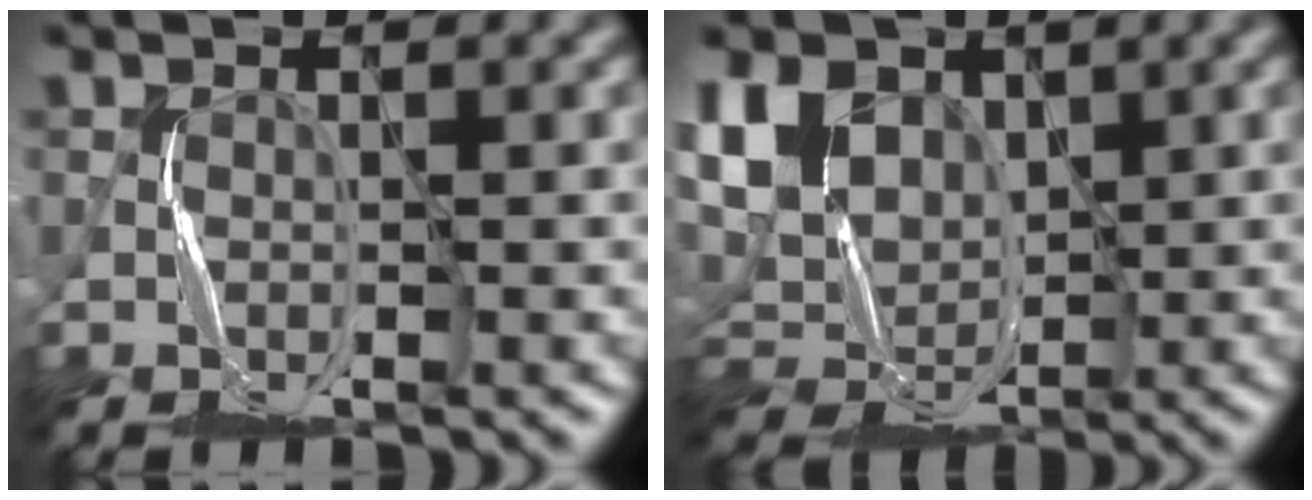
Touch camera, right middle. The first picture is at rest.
{"total": 8.7, "force": [2.5, 6.4, 5.4], "torque": [-0.131, 0.016, 0.047]}